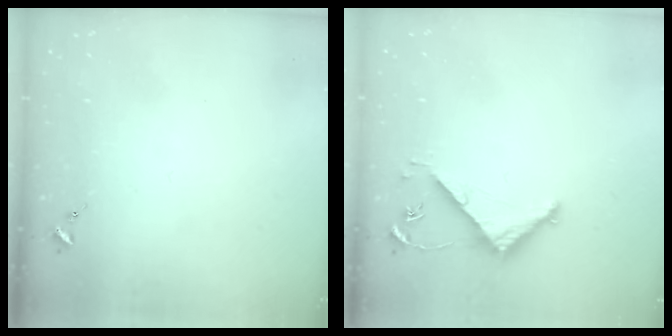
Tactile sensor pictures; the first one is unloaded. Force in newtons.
{"total": 4.8, "press": 4.8, "slide": 0.3}